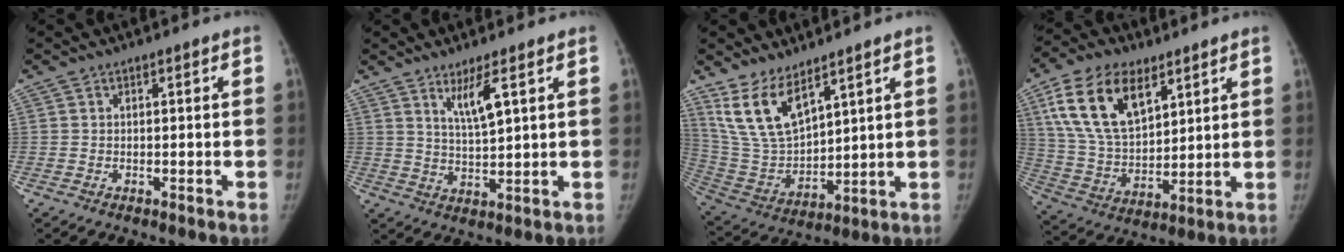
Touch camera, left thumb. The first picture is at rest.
{"total": 5.7, "force": [3.1, 0.7, 4.7], "torque": [-0.089, -0.029, 0.065]}
{"total": 12.9, "force": [8.6, 5.5, 8.0], "torque": [-0.138, -0.045, 0.195]}
{"total": 18.2, "force": [8.8, 9.9, 12.5], "torque": [-0.208, -0.028, 0.172]}